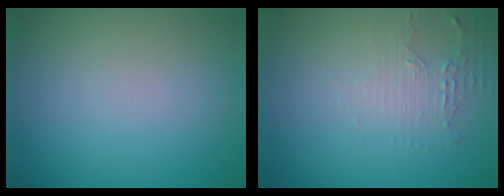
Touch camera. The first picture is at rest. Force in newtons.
{"total": 1.7, "press": 1.7, "slide": 0.3}